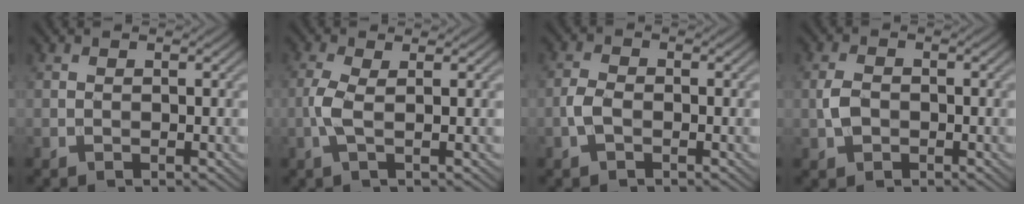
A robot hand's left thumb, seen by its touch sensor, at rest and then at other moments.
{"total": 2.8, "force": [-0.1, 0.6, 2.8], "torque": [-0.068, 0.004, -0.008]}
{"total": 2.4, "force": [-1.0, 1.3, 1.7], "torque": [-0.041, 0.003, -0.026]}
{"total": 2.5, "force": [-0.6, 1.8, 1.7], "torque": [-0.040, 0.000, -0.016]}